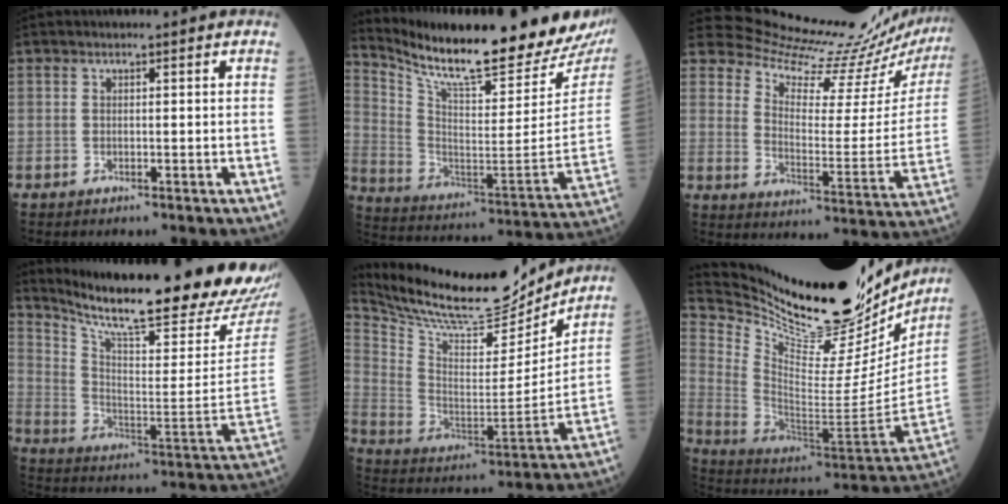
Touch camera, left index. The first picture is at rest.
{"total": 27.0, "force": [23.2, 3.0, 13.5], "torque": [-0.239, -0.083, 0.333]}
{"total": 19.0, "force": [18.9, 0.2, 1.3], "torque": [-0.030, -0.125, 0.242]}
{"total": 27.6, "force": [24.1, 1.8, 13.3], "torque": [-0.225, -0.089, 0.333]}
{"total": 22.1, "force": [19.9, 4.5, 8.3], "torque": [-0.169, -0.022, 0.322]}
{"total": 31.2, "force": [27.2, 7.3, 13.4], "torque": [-0.237, -0.074, 0.393]}